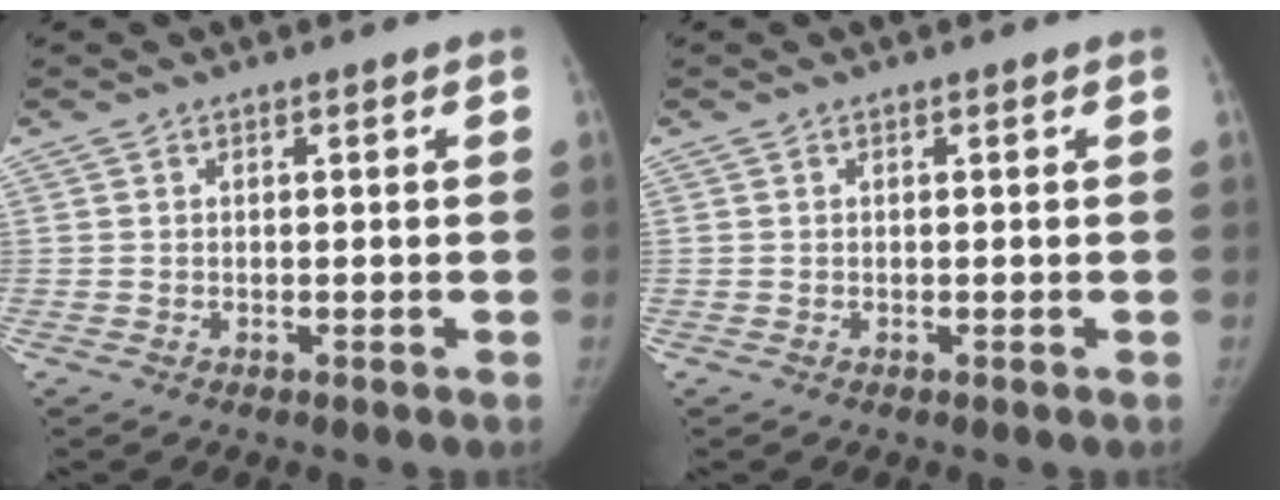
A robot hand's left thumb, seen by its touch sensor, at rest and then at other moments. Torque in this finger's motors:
{"motor_torque": [-0.07, 0.10, -0.05, 0.00, 0.02]}